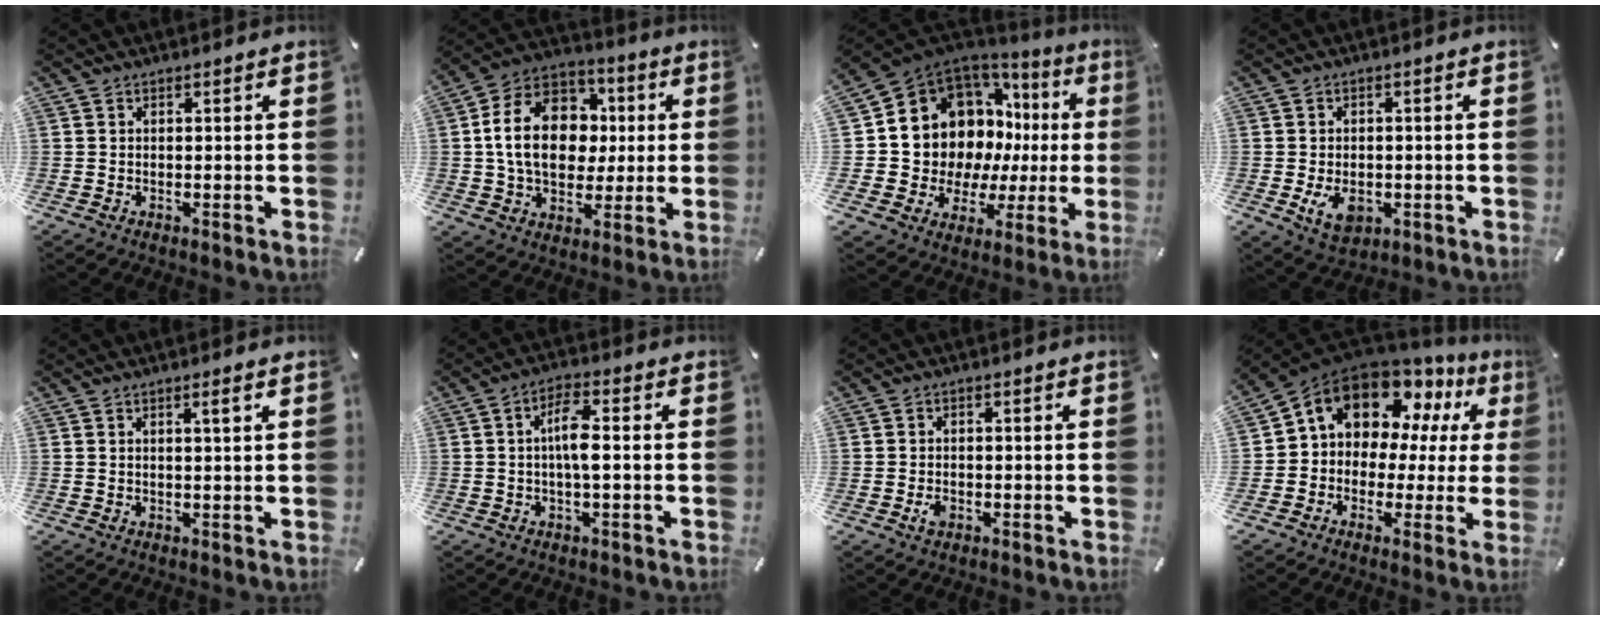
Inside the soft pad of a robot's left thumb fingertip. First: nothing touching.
{"total": 17.5, "force": [1.0, 13.7, 10.9], "torque": [-0.211, 0.013, 0.019]}
{"total": 13.5, "force": [5.2, 11.3, 5.2], "torque": [-0.090, -0.079, 0.116]}
{"total": 6.3, "force": [-1.6, 4.5, 4.1], "torque": [-0.075, -0.002, -0.032]}
{"total": 2.0, "force": [0.9, 0.1, 1.8], "torque": [-0.037, 0.001, 0.014]}
{"total": 6.4, "force": [-0.3, 1.7, 6.1], "torque": [-0.119, 0.007, -0.009]}
{"total": 2.2, "force": [-0.8, 1.6, 1.3], "torque": [-0.031, 0.001, -0.017]}
{"total": 14.1, "force": [8.0, 9.8, 6.4], "torque": [-0.130, -0.055, 0.144]}